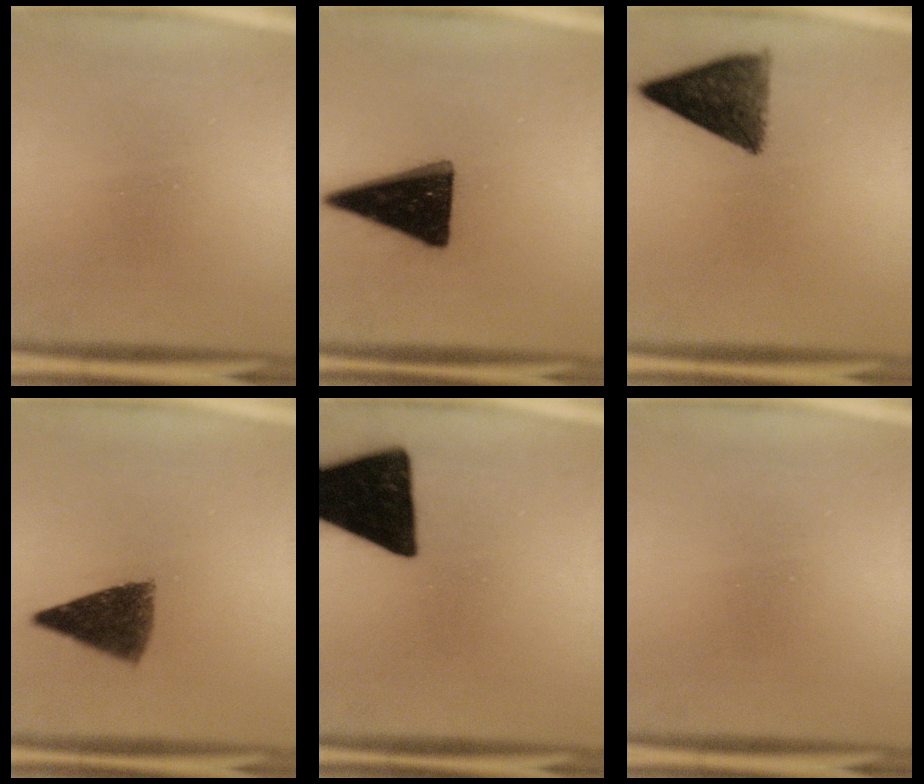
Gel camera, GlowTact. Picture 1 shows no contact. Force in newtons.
{"total": 18.2}
{"total": 9.8}
{"total": 6.4}
{"total": 18.0}
{"total": 0.0}